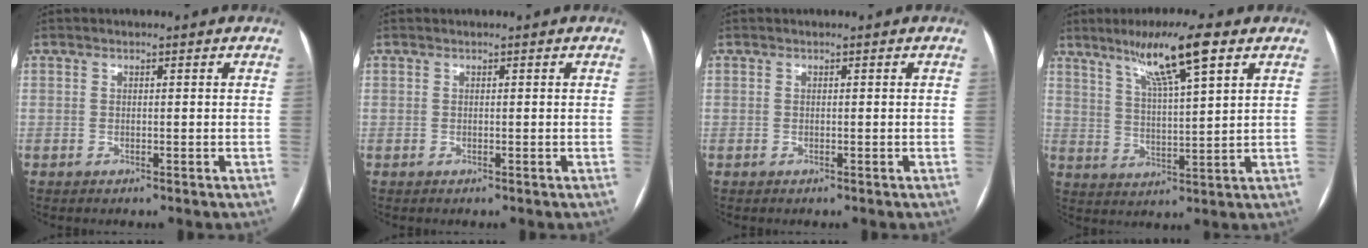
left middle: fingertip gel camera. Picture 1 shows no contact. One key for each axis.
{"total": 0.0}
{"total": 0.0}
{"total": 10.8, "fx": 6.5, "fy": 0.5, "fz": 8.6, "tx": -0.151, "ty": 0.009, "tz": 0.110}